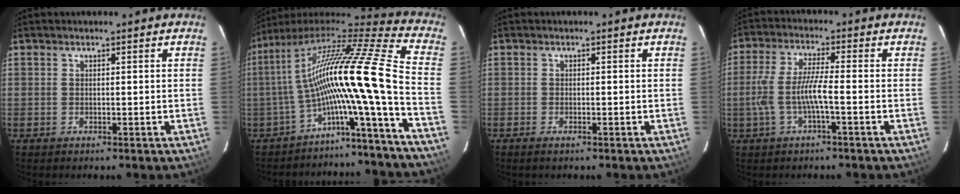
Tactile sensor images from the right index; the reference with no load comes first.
{"total": 17.6, "force": [-6.1, -1.8, 16.4], "torque": [-0.248, -0.024, -0.117]}
{"total": 1.2, "force": [-0.9, 0.3, 0.8], "torque": [-0.016, -0.002, -0.016]}
{"total": 7.1, "force": [-2.1, 0.6, 6.7], "torque": [-0.146, 0.002, -0.036]}